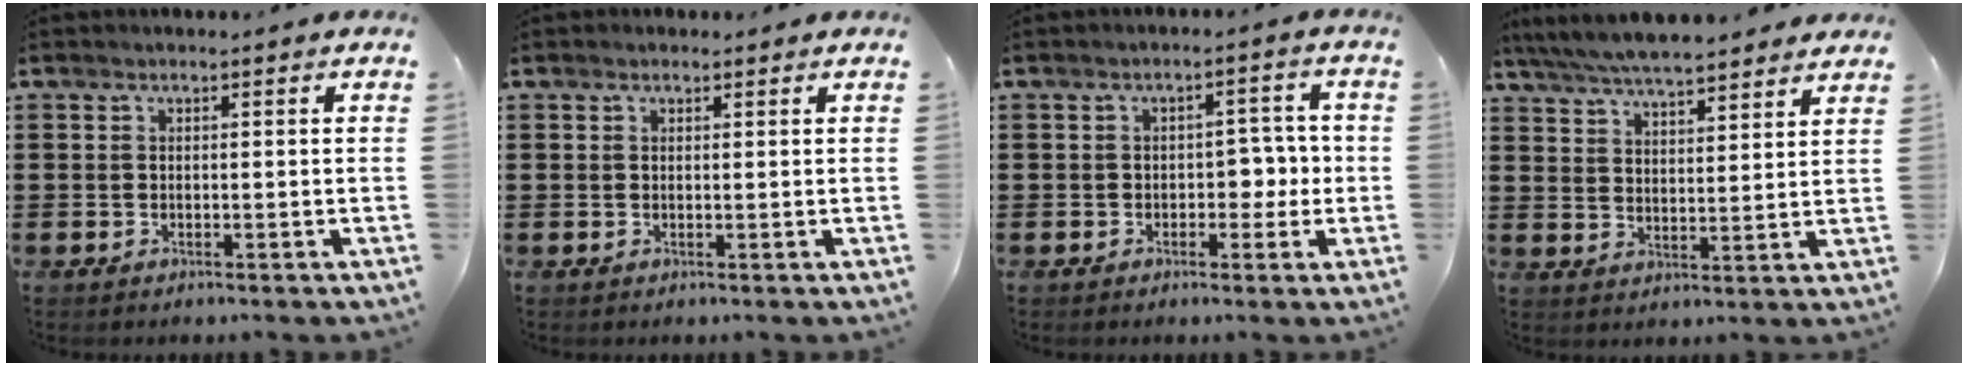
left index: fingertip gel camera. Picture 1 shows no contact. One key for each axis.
{"total": 0.6, "fx": 0.5, "fy": 0.3, "fz": 0.1, "tx": -0.004, "ty": 0.002, "tz": 0.010}
{"total": 3.9, "fx": -0.5, "fy": 2.6, "fz": 2.8, "tx": -0.043, "ty": 0.001, "tz": -0.018}
{"total": 6.1, "fx": 5.9, "fy": 0.1, "fz": 1.6, "tx": -0.053, "ty": -0.025, "tz": 0.105}